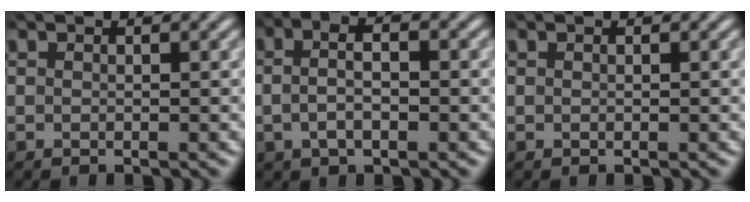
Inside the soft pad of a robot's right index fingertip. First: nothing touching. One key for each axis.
{"total": 4.2, "fx": 0.1, "fy": 2.3, "fz": 3.5, "tx": -0.062, "ty": 0.006, "tz": -0.006}
{"total": 0.0}